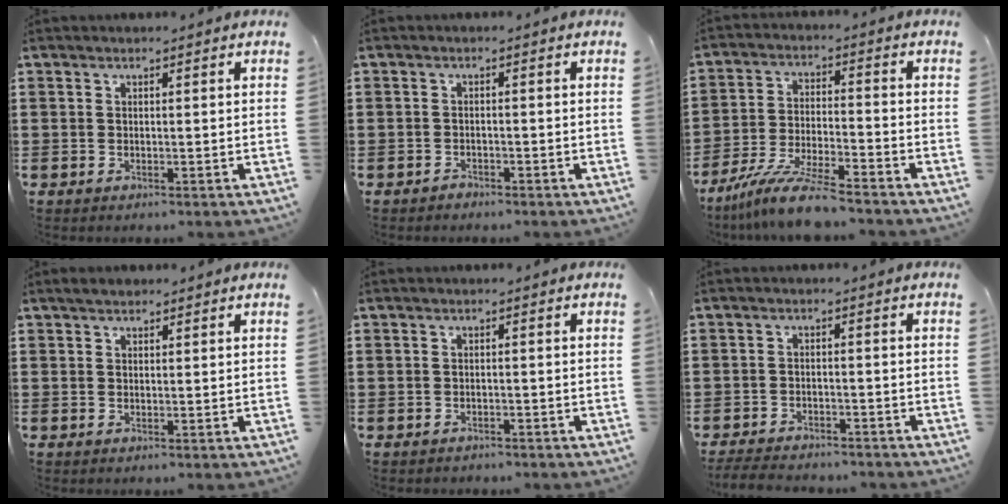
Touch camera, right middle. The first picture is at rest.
{"total": 1.1, "force": [-1.1, 0.3, 0.0], "torque": [-0.004, 0.000, -0.024]}
{"total": 9.5, "force": [-8.3, 0.3, 4.7], "torque": [-0.096, 0.000, -0.159]}
{"total": 1.2, "force": [1.1, 0.6, 0.2], "torque": [0.001, 0.002, 0.019]}
{"total": 1.0, "force": [-0.9, 0.3, -0.1], "torque": [0.000, 0.000, -0.020]}
{"total": 3.4, "force": [-3.3, 0.3, 0.4], "torque": [-0.017, -0.004, -0.071]}